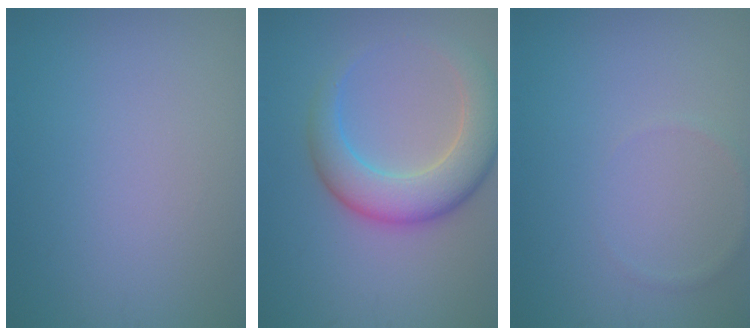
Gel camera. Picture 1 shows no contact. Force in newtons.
{"total": 6.3, "press": 6.3, "slide": 0.2}
{"total": 0.7, "press": 0.7, "slide": 0.0}